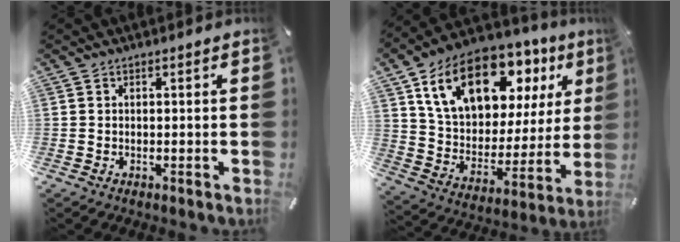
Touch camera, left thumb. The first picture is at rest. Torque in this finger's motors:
{"motor_torque": [2.50, 2.51, 1.77, -1.00, 0.28]}